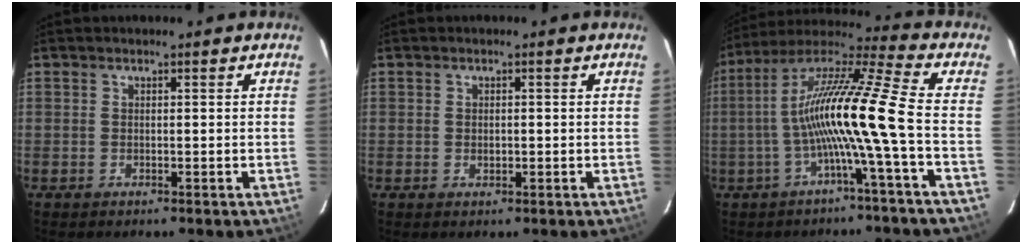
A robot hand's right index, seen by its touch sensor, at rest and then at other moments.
{"total": 1.3, "force": [-0.1, 1.0, 0.8], "torque": [-0.012, 0.003, -0.001]}
{"total": 14.5, "force": [-3.4, -1.7, 14.0], "torque": [-0.249, 0.007, -0.068]}